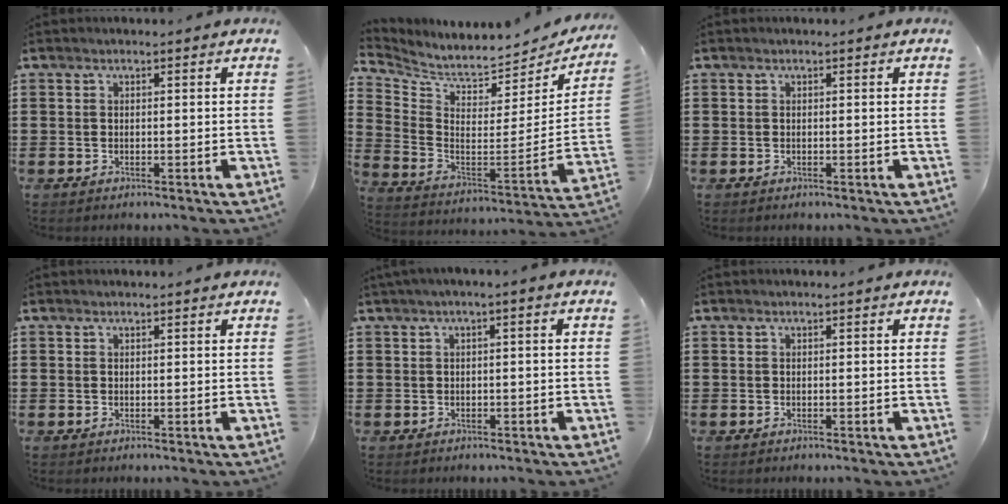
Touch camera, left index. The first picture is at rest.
{"total": 4.8, "force": [4.6, 0.8, 1.1], "torque": [-0.053, -0.057, 0.073]}
{"total": 0.0}
{"total": 0.0}
{"total": 1.3, "force": [-0.8, 0.2, 0.9], "torque": [-0.023, -0.004, -0.020]}
{"total": 0.0}